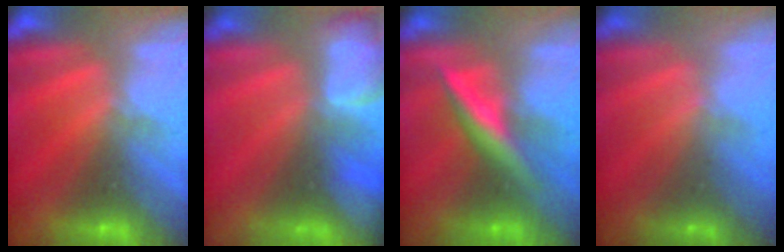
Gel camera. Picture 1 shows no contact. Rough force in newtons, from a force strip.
{"total": 7.8}
{"total": 2.8}
{"total": 1.4}